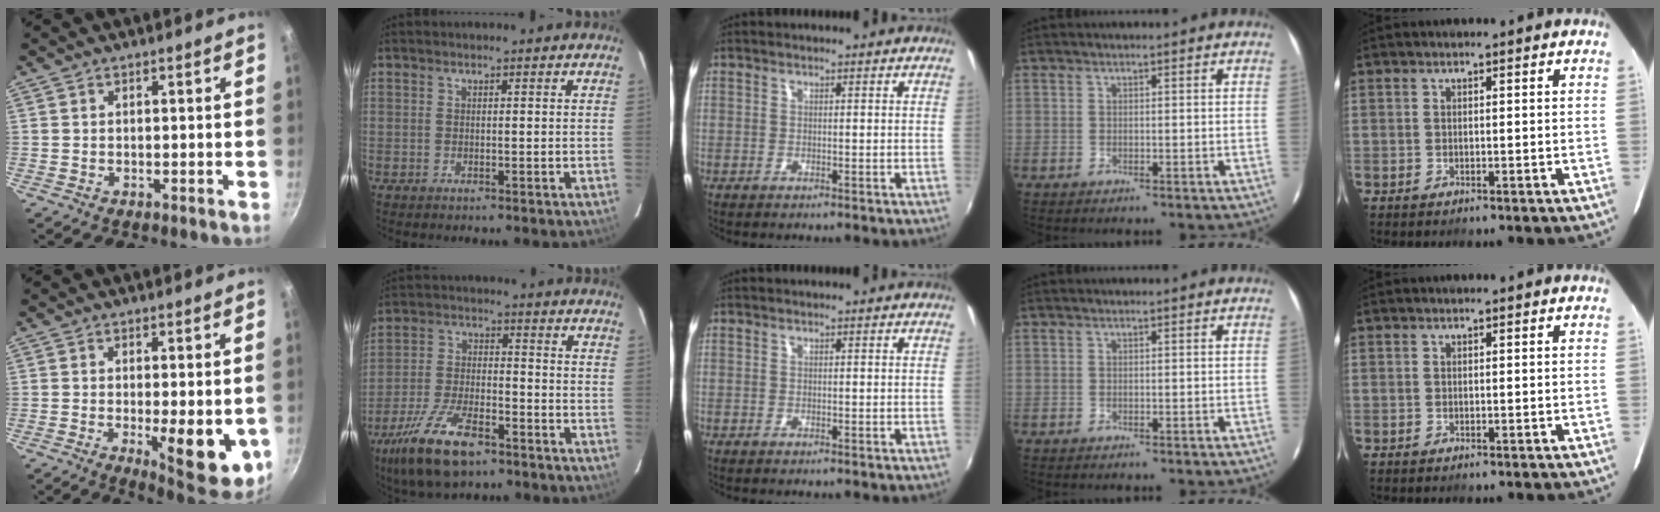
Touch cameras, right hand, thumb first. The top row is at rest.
{"thumb": {"total": 11.7, "force": [-2.0, 3.8, 10.9], "torque": [-0.118, -0.013, -0.015]}, "index": {"total": 14.3, "force": [-9.4, 5.5, 9.4], "torque": [-0.209, -0.024, -0.172]}}